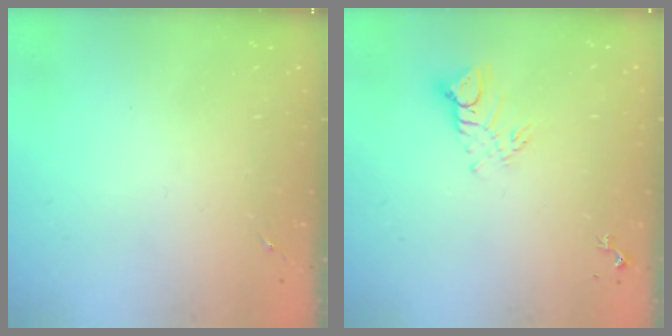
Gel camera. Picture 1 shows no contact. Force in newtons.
{"total": 6.8, "press": 6.8, "slide": 0.5}